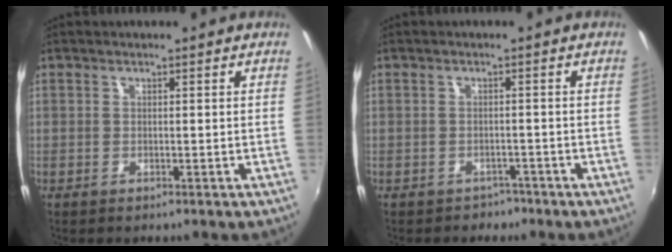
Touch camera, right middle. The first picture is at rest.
{"total": 3.1, "force": [-2.4, 2.0, 0.3], "torque": [-0.012, -0.005, -0.033]}